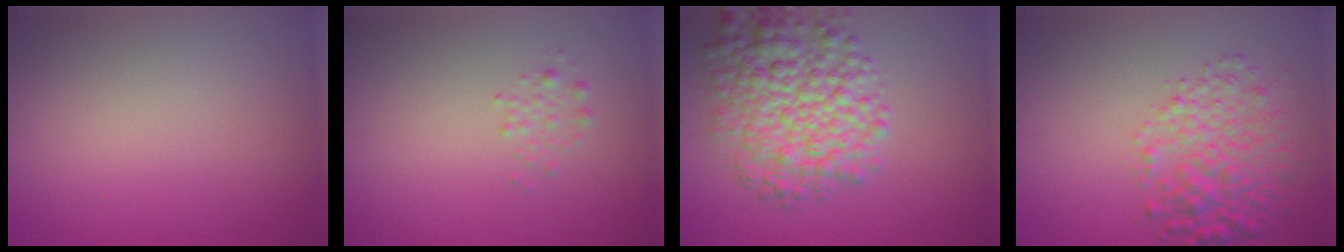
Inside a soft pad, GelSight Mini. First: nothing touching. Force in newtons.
{"total": 1.0, "press": 1.0, "slide": 0.0}
{"total": 7.3, "press": 7.3, "slide": 0.1}
{"total": 4.4, "press": 4.4, "slide": 0.1}